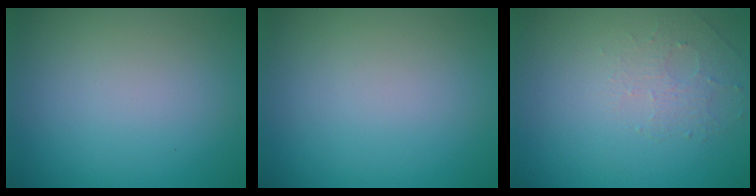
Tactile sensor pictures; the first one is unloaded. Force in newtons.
{"total": 0.0}
{"total": 1.4, "press": 0.7, "slide": 1.2}